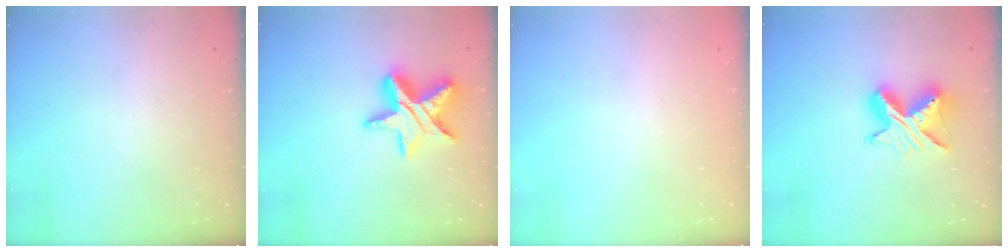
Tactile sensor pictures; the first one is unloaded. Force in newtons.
{"total": 16.3, "press": 16.2, "slide": 1.1}
{"total": 0.0}
{"total": 10.2, "press": 10.2, "slide": 0.6}